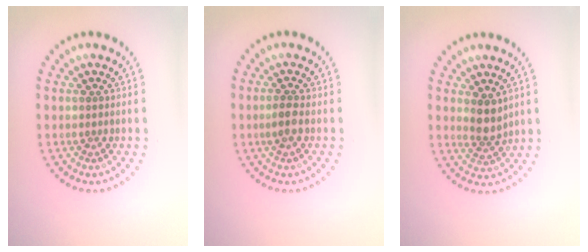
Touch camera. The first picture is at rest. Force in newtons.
{"total": 1.4, "press": 1.3, "slide": 0.5}
{"total": 2.5, "press": 2.1, "slide": 1.3}